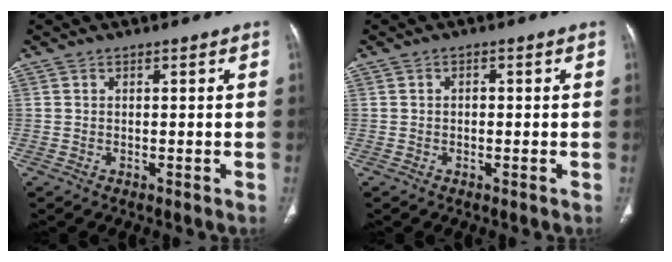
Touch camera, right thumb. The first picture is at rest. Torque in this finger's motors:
{"motor_torque": [-0.38, 0.25, 0.18, 0.36, 0.07]}